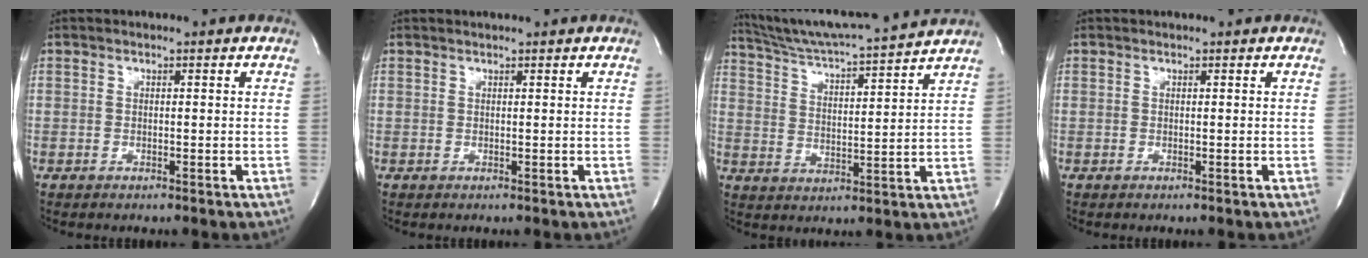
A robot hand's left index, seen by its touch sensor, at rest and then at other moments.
{"total": 1.5, "force": [1.4, -0.1, 0.5], "torque": [-0.007, 0.012, 0.024]}
{"total": 15.6, "force": [14.7, -0.8, 5.4], "torque": [-0.102, -0.008, 0.225]}
{"total": 0.0}